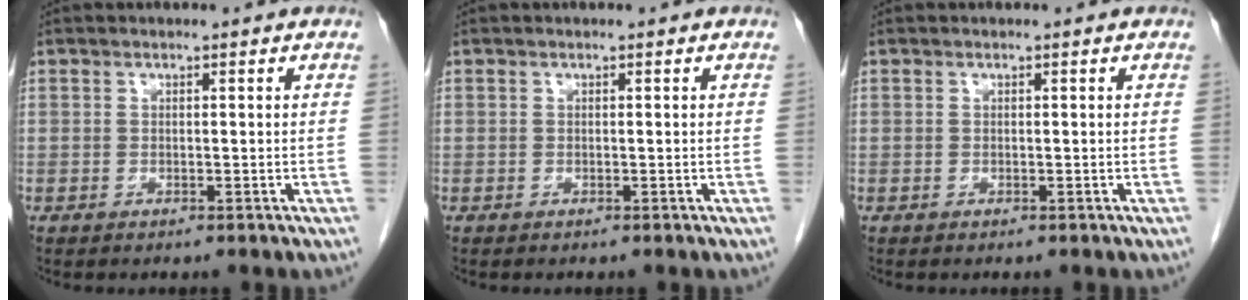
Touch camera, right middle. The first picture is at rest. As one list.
[{"total": 0.0}, {"total": 0.0}]